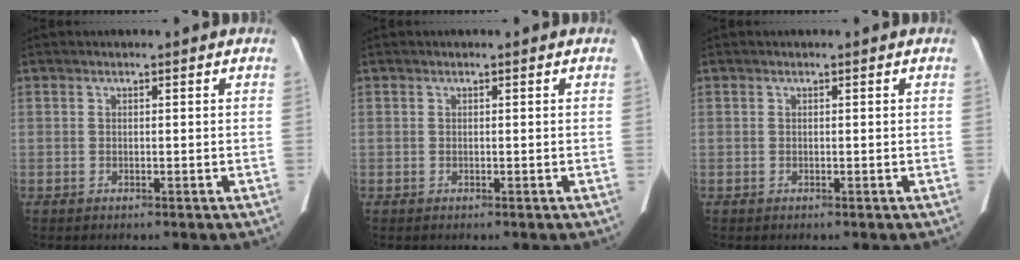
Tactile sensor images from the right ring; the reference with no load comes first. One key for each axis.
{"total": 0.0}
{"total": 0.0}